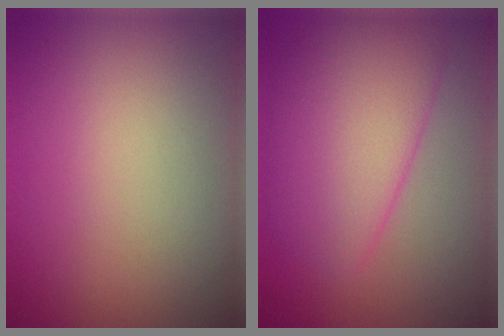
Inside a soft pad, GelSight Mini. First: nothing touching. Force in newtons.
{"total": 6.1, "press": 6.1, "slide": 0.1}